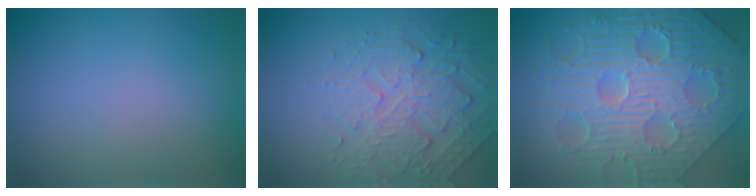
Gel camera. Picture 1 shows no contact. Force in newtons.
{"total": 4.9, "press": 3.7, "slide": 3.1}
{"total": 10.1, "press": 7.9, "slide": 6.2}